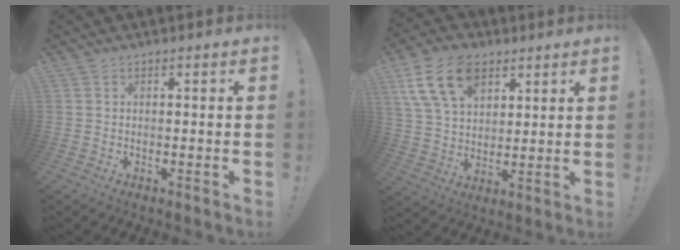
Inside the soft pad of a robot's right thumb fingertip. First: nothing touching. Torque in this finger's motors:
{"motor_torque": [0.37, 0.69, 0.97, 0.37, 0.11]}